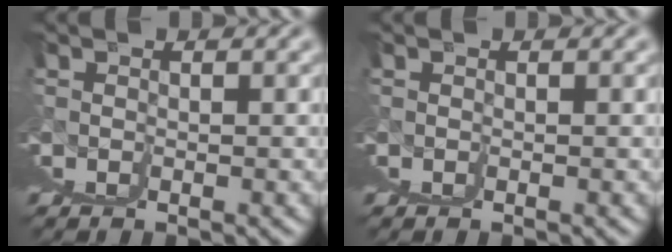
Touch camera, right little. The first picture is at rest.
{"total": 0.0}